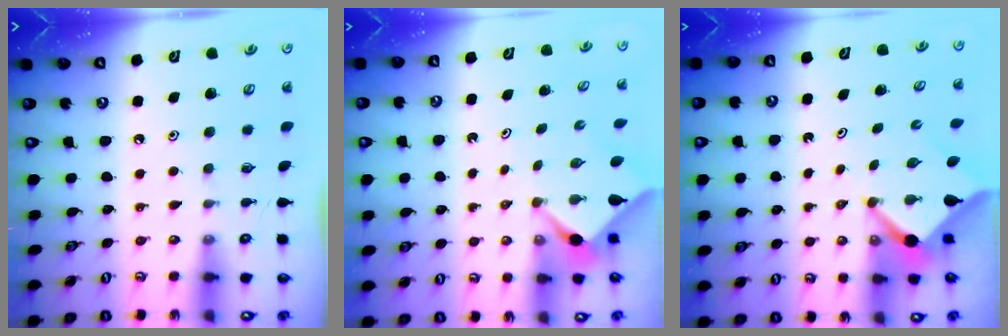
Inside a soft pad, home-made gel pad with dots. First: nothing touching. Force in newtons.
{"total": 2.2, "press": 2.2, "slide": 0.3}
{"total": 4.5, "press": 4.5, "slide": 0.3}